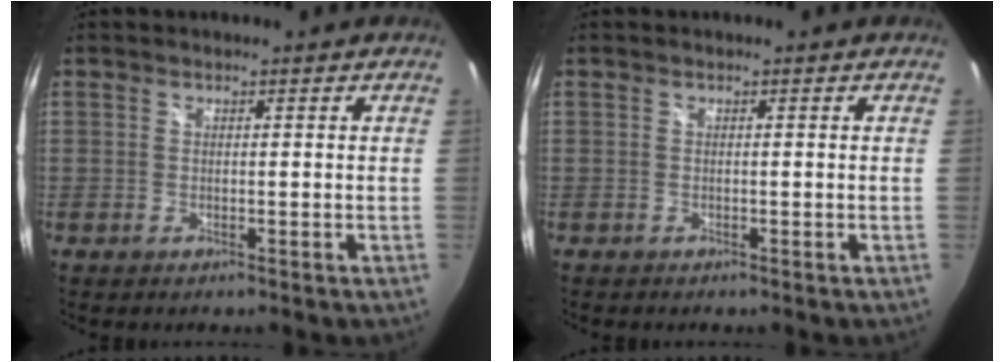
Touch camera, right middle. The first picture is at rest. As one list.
[{"total": 0.0}]